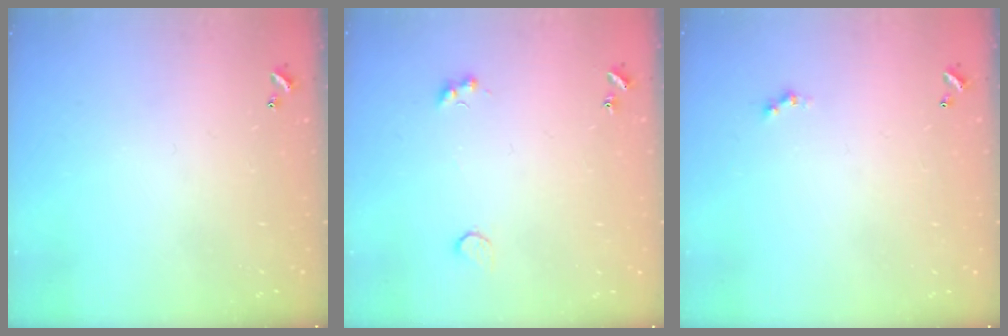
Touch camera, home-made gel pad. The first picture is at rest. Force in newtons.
{"total": 1.8, "press": 1.5, "slide": 1.0}
{"total": 0.5, "press": 0.4, "slide": 0.3}